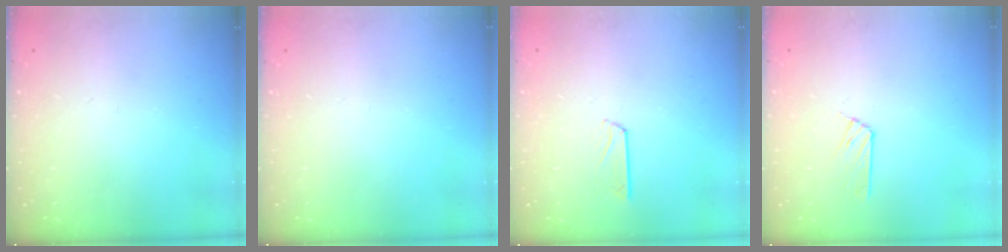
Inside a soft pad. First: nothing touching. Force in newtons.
{"total": 0.0}
{"total": 3.1, "press": 3.1, "slide": 0.3}
{"total": 6.1, "press": 6.1, "slide": 0.7}